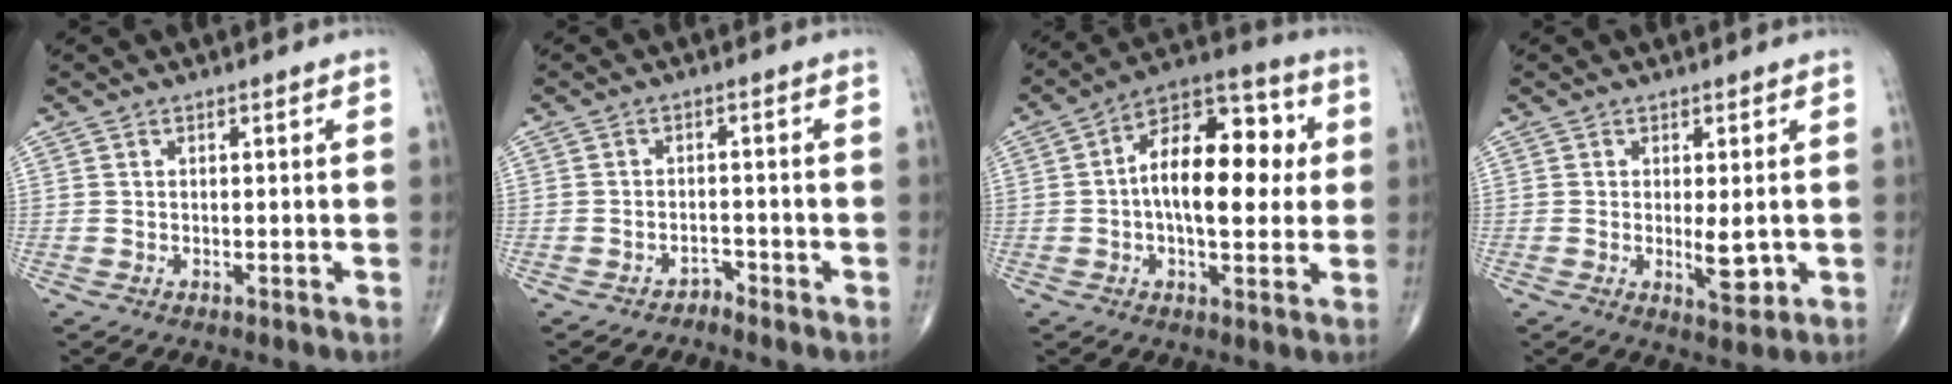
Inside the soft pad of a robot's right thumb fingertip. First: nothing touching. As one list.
[{"total": 1.6, "force": [-1.5, 0.5, -0.3], "torque": [0.010, 0.005, -0.025]}, {"total": 16.9, "force": [1.4, 8.7, 14.4], "torque": [-0.200, 0.027, 0.011]}, {"total": 4.1, "force": [-0.2, 1.4, 3.8], "torque": [-0.054, -0.012, 0.003]}]